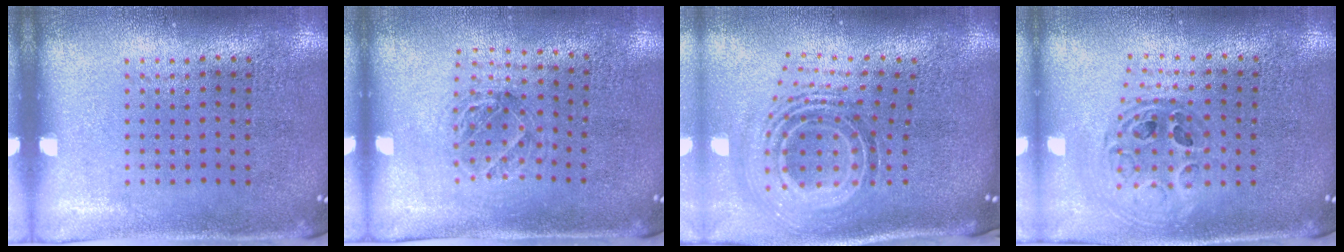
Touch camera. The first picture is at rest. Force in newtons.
{"total": 1.0, "press": 1.0, "slide": 0.2}
{"total": 2.0, "press": 1.5, "slide": 1.3}
{"total": 0.9, "press": 0.8, "slide": 0.1}